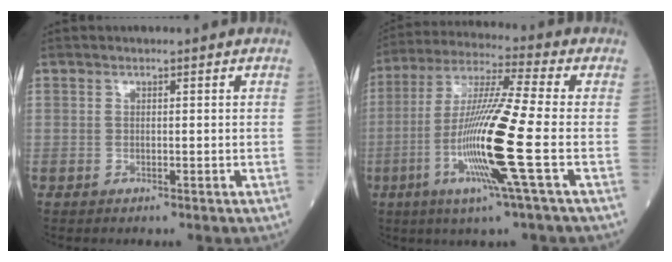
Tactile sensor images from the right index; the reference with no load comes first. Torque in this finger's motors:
{"motor_torque": [1.34, -0.66, 1.05, 0.21]}